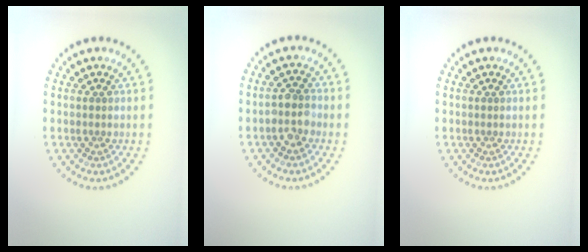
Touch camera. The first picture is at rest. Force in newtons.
{"total": 2.3, "press": 2.1, "slide": 1.0}
{"total": 0.0}